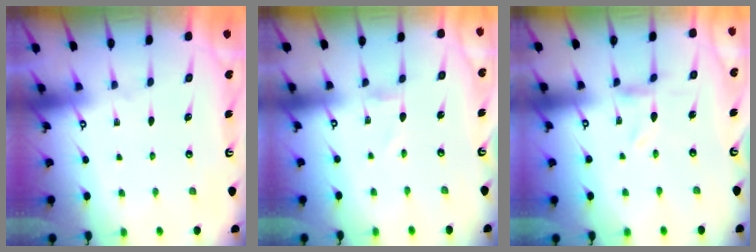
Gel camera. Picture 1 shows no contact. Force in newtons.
{"total": 0.0}
{"total": 0.0}